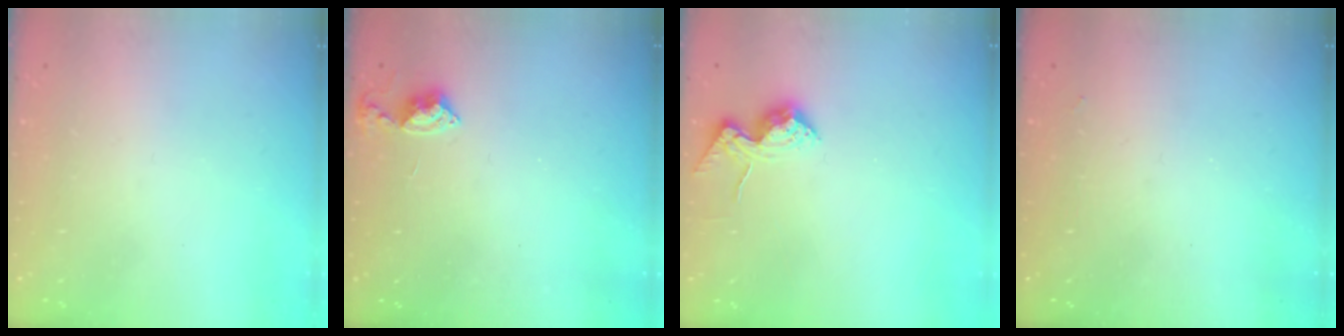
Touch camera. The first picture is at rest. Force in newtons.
{"total": 5.3, "press": 5.2, "slide": 0.7}
{"total": 12.0, "press": 12.0, "slide": 0.8}
{"total": 1.3, "press": 1.3, "slide": 0.3}